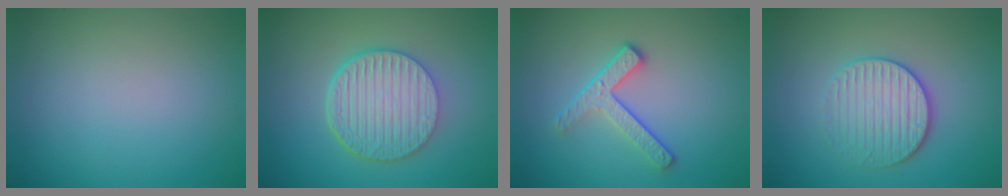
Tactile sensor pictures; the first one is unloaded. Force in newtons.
{"total": 6.5, "press": 4.8, "slide": 4.5}
{"total": 2.9, "press": 2.3, "slide": 1.7}
{"total": 3.3, "press": 3.1, "slide": 1.2}